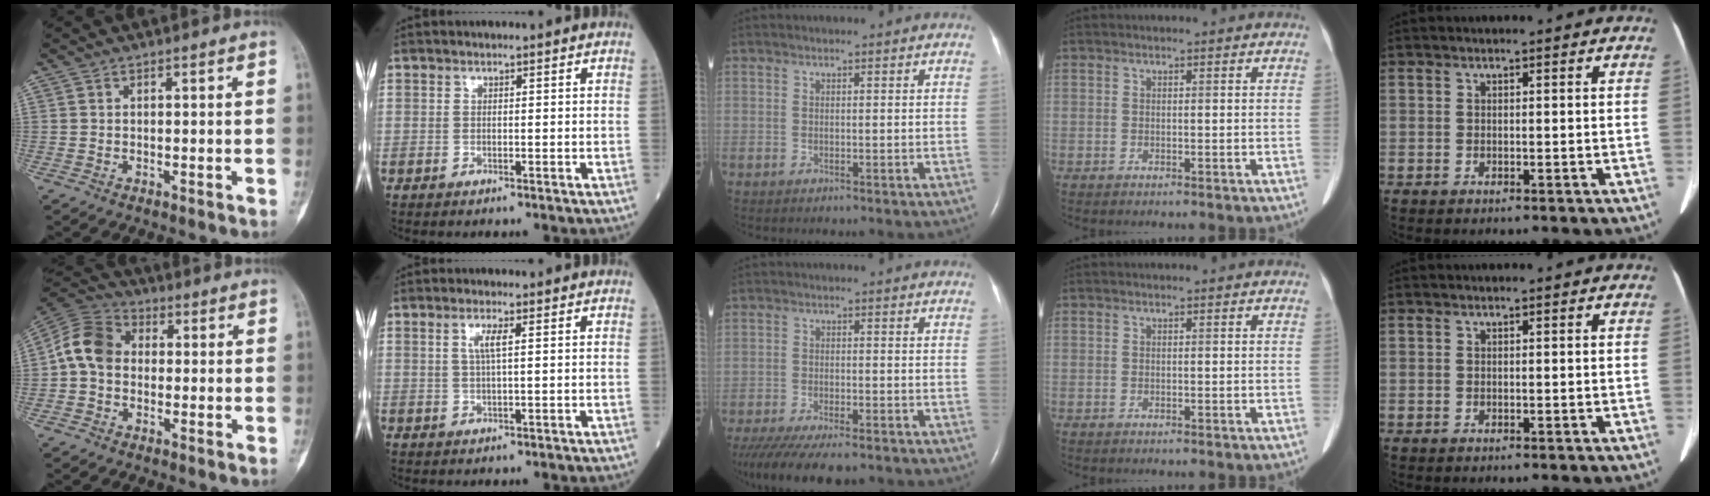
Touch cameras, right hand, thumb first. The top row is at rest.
{"thumb": {"total": 9.5, "force": [-0.2, 7.4, 5.9], "torque": [-0.100, 0.028, -0.020]}, "index": {"total": 2.6, "force": [0.9, 0.1, 2.5], "torque": [-0.054, 0.002, 0.018]}, "middle": {"total": 14.0, "force": [-11.4, 3.3, 7.5], "torque": [-0.156, -0.033, -0.173]}}